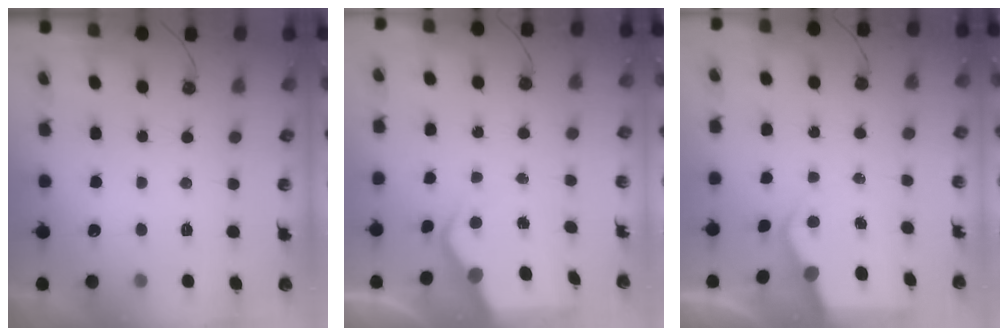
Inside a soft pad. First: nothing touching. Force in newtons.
{"total": 5.4, "press": 5.4, "slide": 0.4}
{"total": 3.9, "press": 3.9, "slide": 0.4}